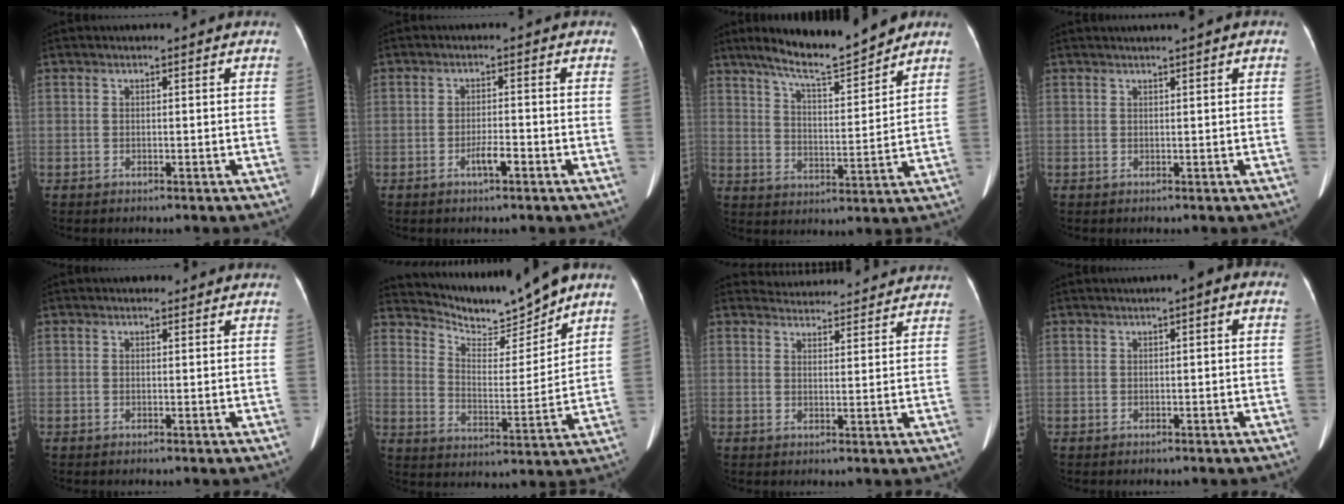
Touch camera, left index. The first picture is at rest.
{"total": 2.5, "force": [-1.6, 0.3, 1.9], "torque": [-0.035, -0.002, -0.026]}
{"total": 11.4, "force": [9.9, 0.8, 5.8], "torque": [-0.094, -0.004, 0.165]}
{"total": 1.5, "force": [1.1, -0.1, 1.0], "torque": [-0.013, 0.020, 0.018]}
{"total": 1.0, "force": [0.7, 0.6, 0.2], "torque": [-0.003, 0.002, 0.006]}
{"total": 9.8, "force": [9.6, 0.2, 2.1], "torque": [-0.054, -0.010, 0.173]}
{"total": 10.5, "force": [10.2, 2.0, 1.2], "torque": [-0.004, 0.021, 0.119]}
{"total": 1.7, "force": [0.3, 0.6, 1.6], "torque": [-0.018, 0.015, 0.000]}